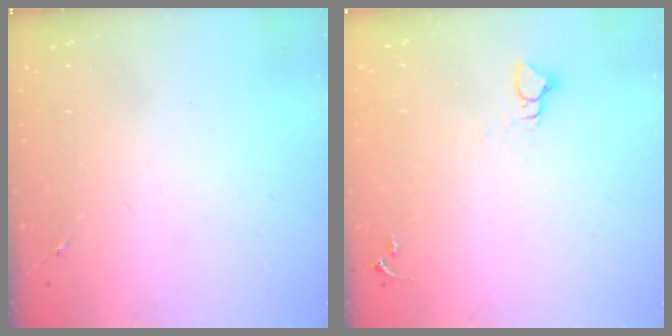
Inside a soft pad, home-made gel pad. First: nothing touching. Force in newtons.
{"total": 3.9, "press": 3.8, "slide": 0.3}